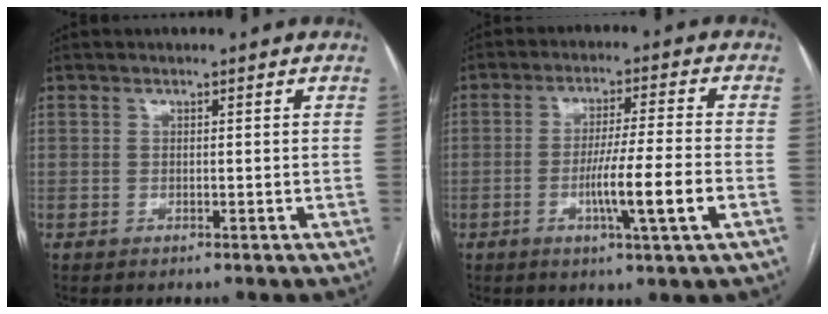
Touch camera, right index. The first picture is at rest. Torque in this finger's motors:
{"motor_torque": [1.42, -0.37, 0.77, 0.16]}